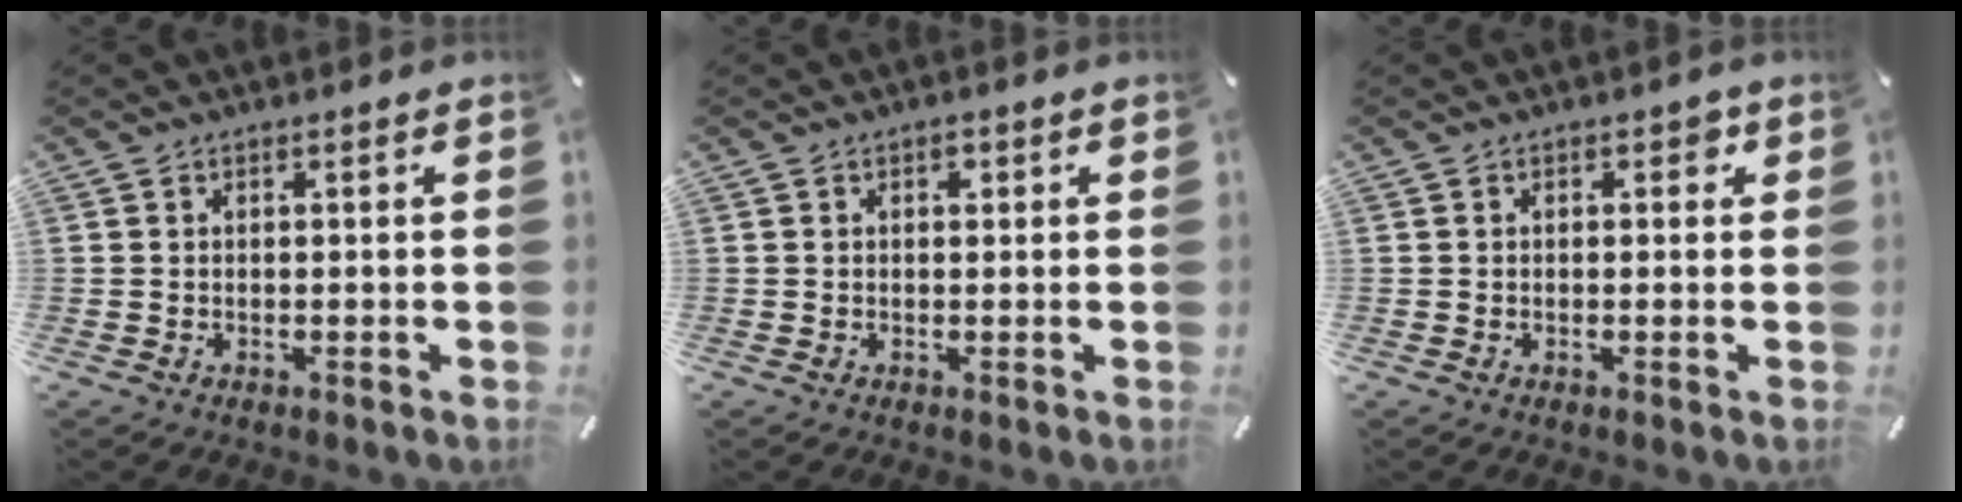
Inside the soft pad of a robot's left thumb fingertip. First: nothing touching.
{"total": 1.2, "force": [0.4, 0.9, 0.7], "torque": [-0.006, 0.000, 0.005]}
{"total": 1.5, "force": [0.3, 1.1, 1.0], "torque": [-0.005, 0.002, 0.000]}